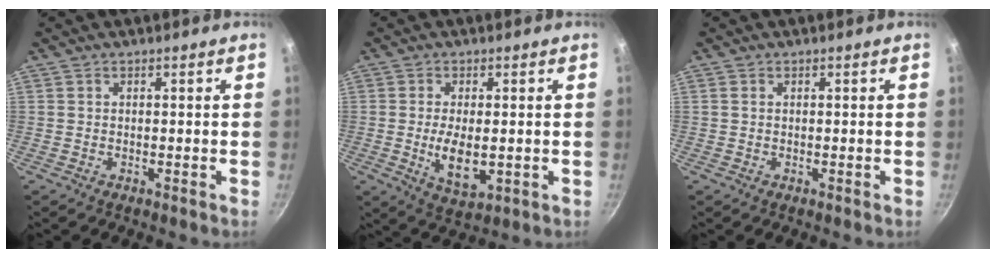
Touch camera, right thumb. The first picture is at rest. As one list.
[{"total": 7.6, "force": [-0.6, 3.5, 6.7], "torque": [-0.119, -0.012, -0.004]}, {"total": 0.5, "force": [0.1, 0.3, 0.4], "torque": [-0.007, 0.001, 0.002]}]